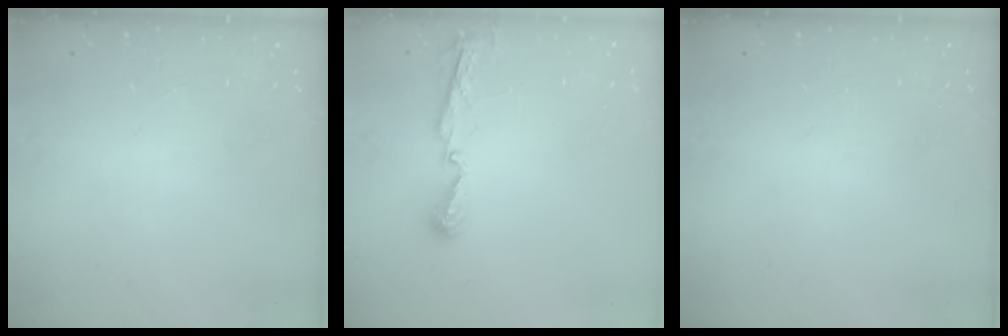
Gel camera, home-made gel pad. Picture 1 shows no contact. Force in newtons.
{"total": 5.1, "press": 5.1, "slide": 0.4}
{"total": 0.0}